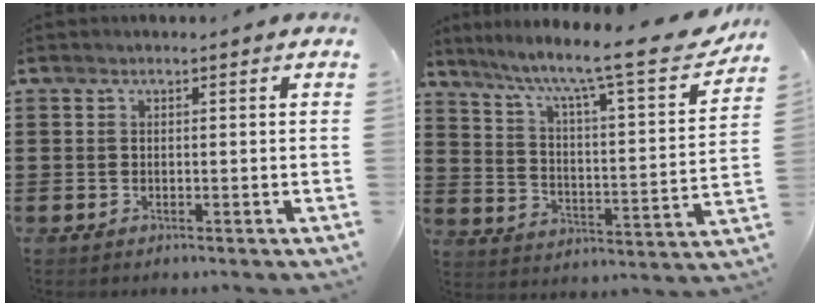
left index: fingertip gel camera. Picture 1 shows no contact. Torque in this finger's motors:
{"motor_torque": [1.39, -0.75, 0.33, 0.21]}